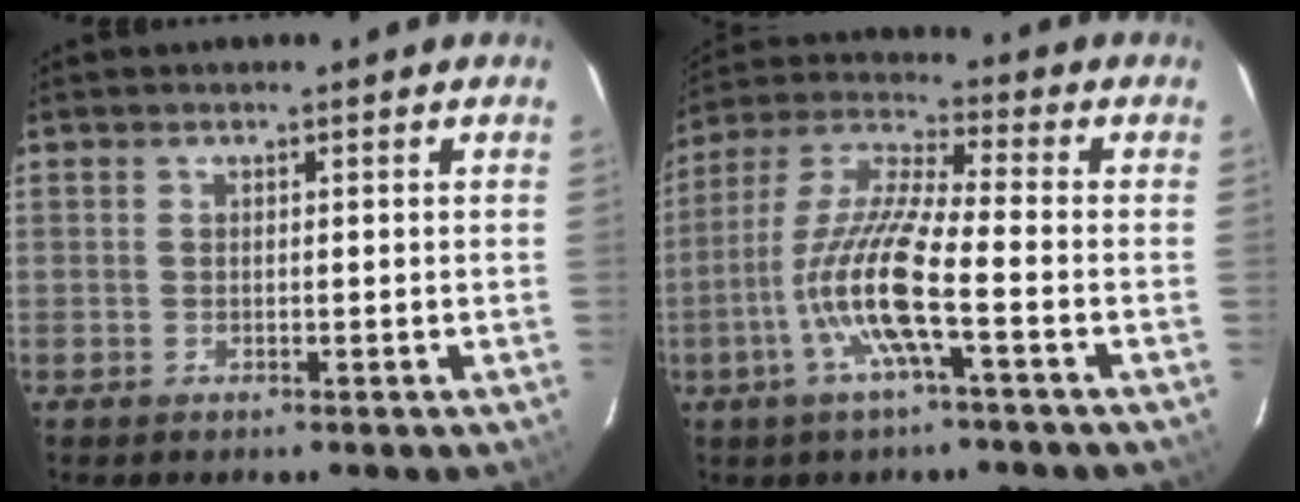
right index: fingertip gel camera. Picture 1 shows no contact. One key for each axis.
{"total": 12.4, "fx": -4.3, "fy": 0.8, "fz": 11.6, "tx": -0.241, "ty": -0.001, "tz": -0.090}